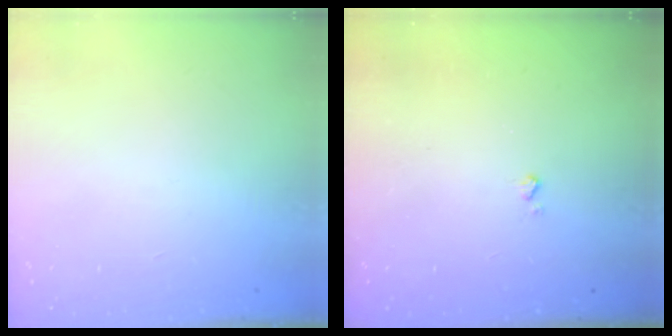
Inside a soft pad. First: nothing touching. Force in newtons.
{"total": 2.5, "press": 2.4, "slide": 0.5}